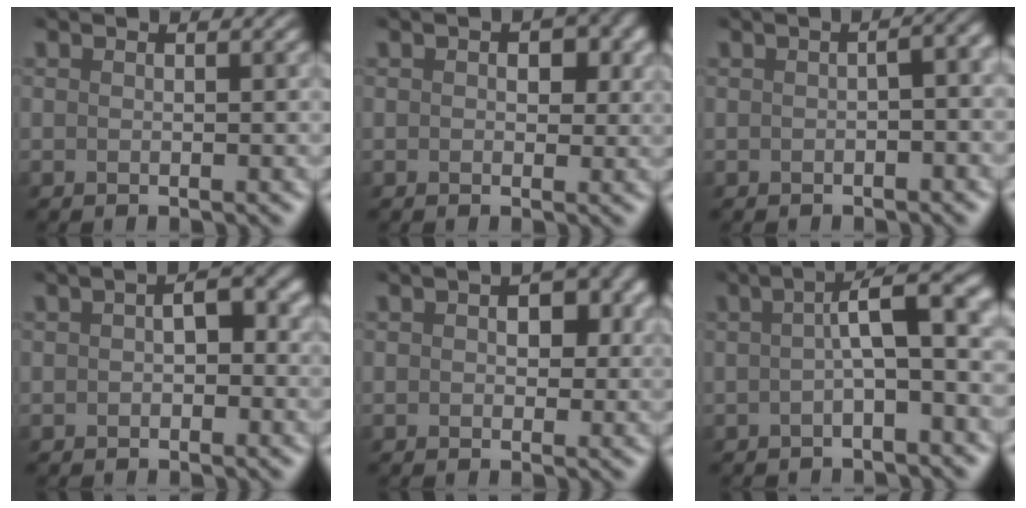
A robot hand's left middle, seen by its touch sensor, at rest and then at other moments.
{"total": 2.7, "force": [0.7, 2.0, 1.7], "torque": [-0.002, 0.009, 0.000]}
{"total": 4.0, "force": [-1.4, 1.8, 3.3], "torque": [-0.027, 0.006, -0.017]}
{"total": 2.0, "force": [-0.4, 1.1, 1.6], "torque": [-0.023, 0.011, -0.012]}
{"total": 3.0, "force": [0.6, 2.1, 2.0], "torque": [-0.004, 0.009, 0.000]}
{"total": 5.2, "force": [-0.3, 1.1, 5.1], "torque": [-0.068, 0.024, -0.014]}